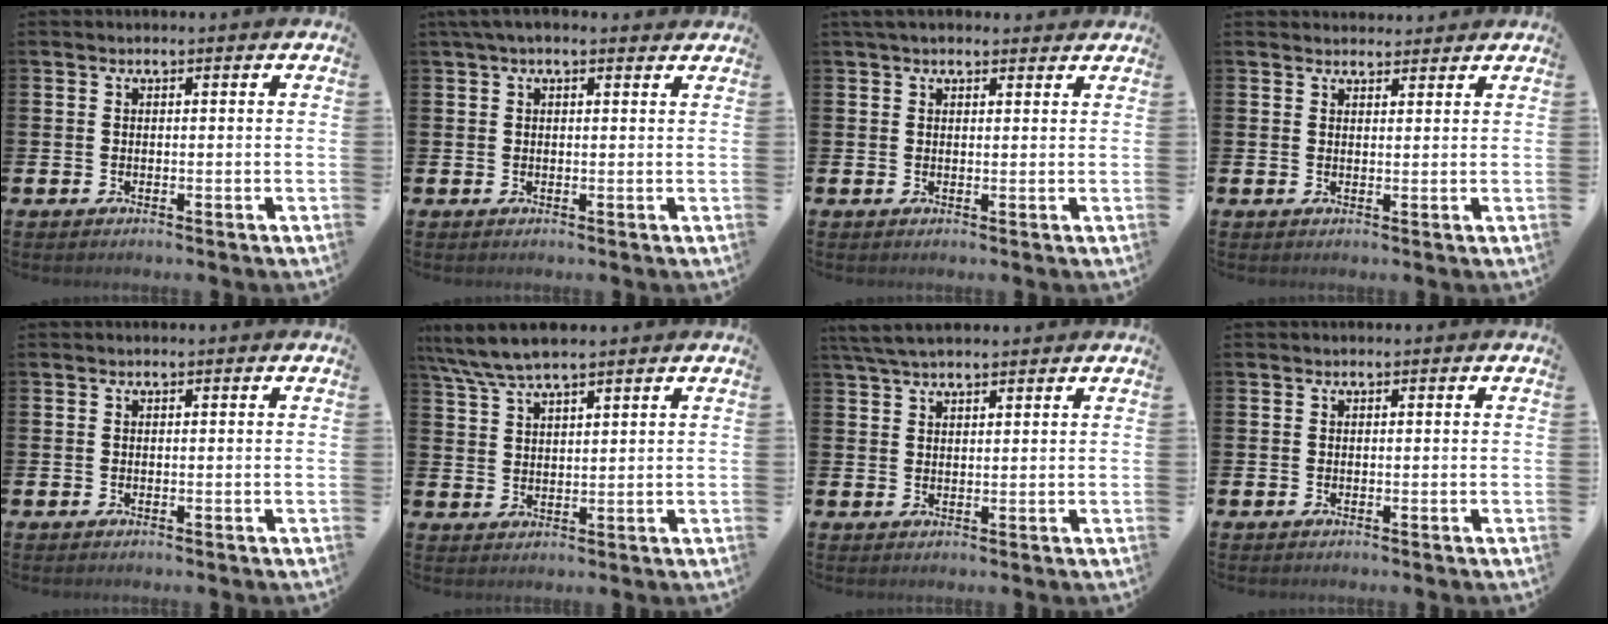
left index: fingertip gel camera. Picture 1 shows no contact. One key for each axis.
{"total": 1.8, "fx": 1.3, "fy": 0.5, "fz": 1.1, "tx": -0.018, "ty": 0.005, "tz": 0.021}
{"total": 2.2, "fx": 1.9, "fy": 0.8, "fz": 0.8, "tx": -0.005, "ty": -0.003, "tz": 0.032}
{"total": 2.2, "fx": 2.1, "fy": 0.5, "fz": -0.1, "tx": 0.013, "ty": -0.012, "tz": 0.036}
{"total": 0.0}
{"total": 5.9, "fx": 5.3, "fy": 0.9, "fz": 2.4, "tx": -0.063, "ty": -0.014, "tz": 0.097}
{"total": 4.1, "fx": 3.6, "fy": 1.0, "fz": 1.8, "tx": -0.035, "ty": -0.007, "tz": 0.066}
{"total": 0.0}